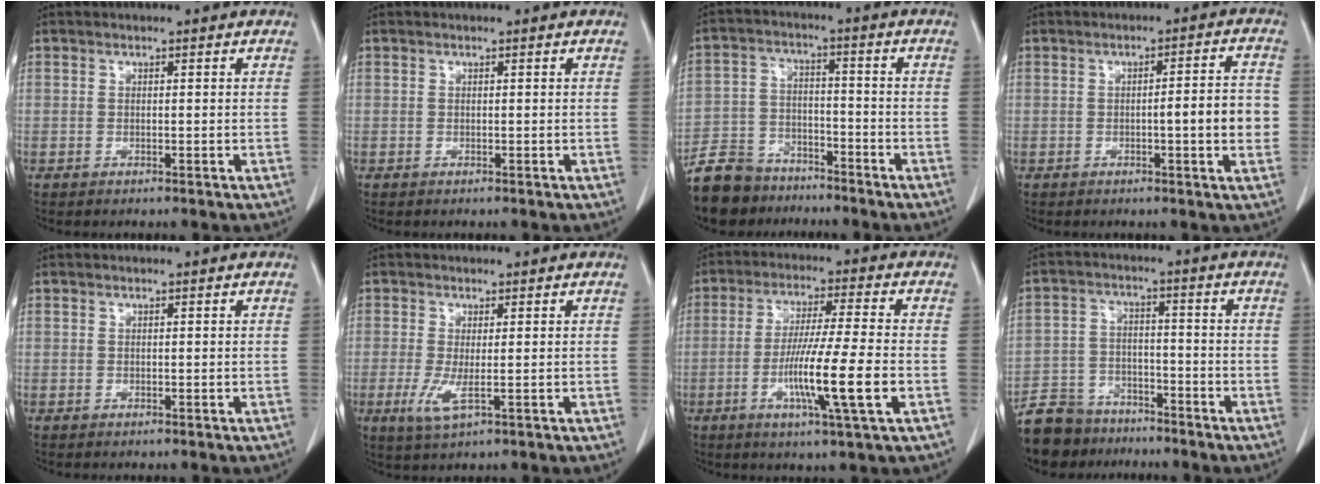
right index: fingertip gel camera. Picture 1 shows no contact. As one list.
[{"total": 0.0}, {"total": 10.1, "force": [-8.4, 5.2, 2.1], "torque": [-0.053, 0.005, -0.151]}, {"total": 6.3, "force": [-0.9, 0.6, 6.3], "torque": [-0.083, 0.008, -0.014]}, {"total": 0.0}, {"total": 3.9, "force": [-0.9, 0.7, 3.7], "torque": [-0.082, -0.012, -0.013]}, {"total": 11.6, "force": [-3.3, -0.6, 11.1], "torque": [-0.204, -0.016, -0.066]}, {"total": 9.7, "force": [-8.2, 5.0, 1.4], "torque": [-0.035, 0.009, -0.142]}]